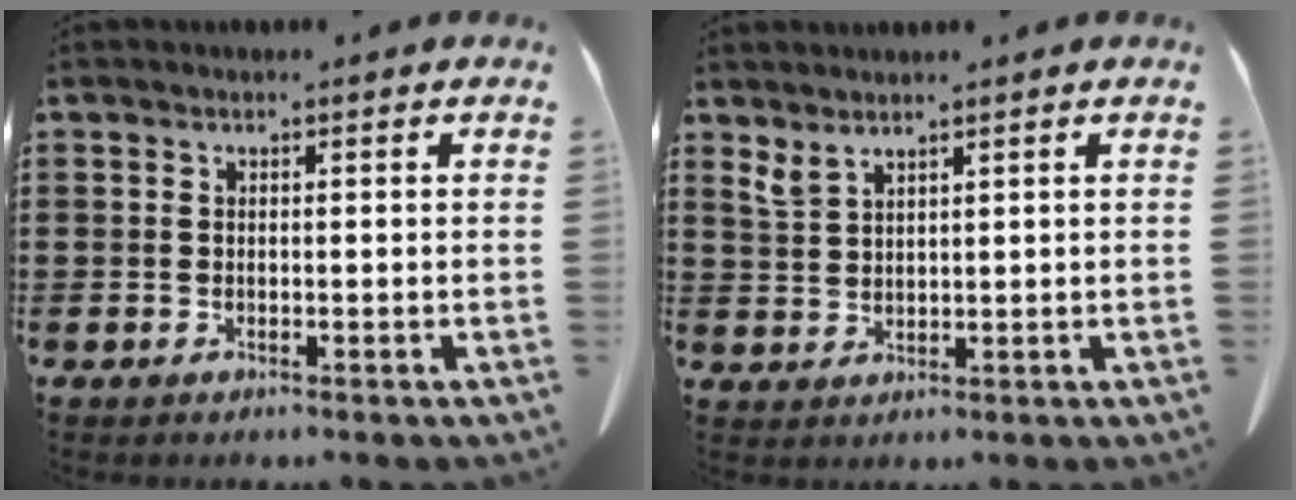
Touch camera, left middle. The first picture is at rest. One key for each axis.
{"total": 2.4, "fx": 2.1, "fy": 0.4, "fz": 1.1, "tx": -0.029, "ty": 0.000, "tz": 0.042}